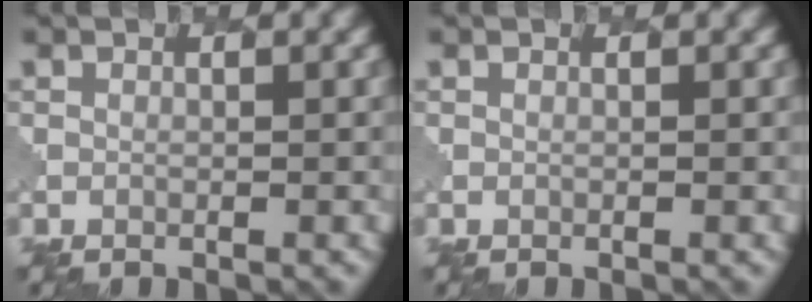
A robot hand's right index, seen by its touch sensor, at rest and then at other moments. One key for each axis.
{"total": 0.0}